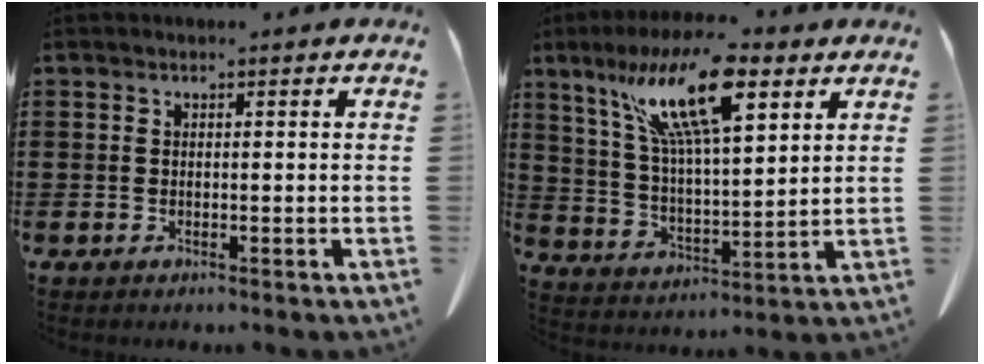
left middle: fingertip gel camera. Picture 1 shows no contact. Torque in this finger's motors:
{"motor_torque": [2.14, 0.00, 0.76, 0.21]}